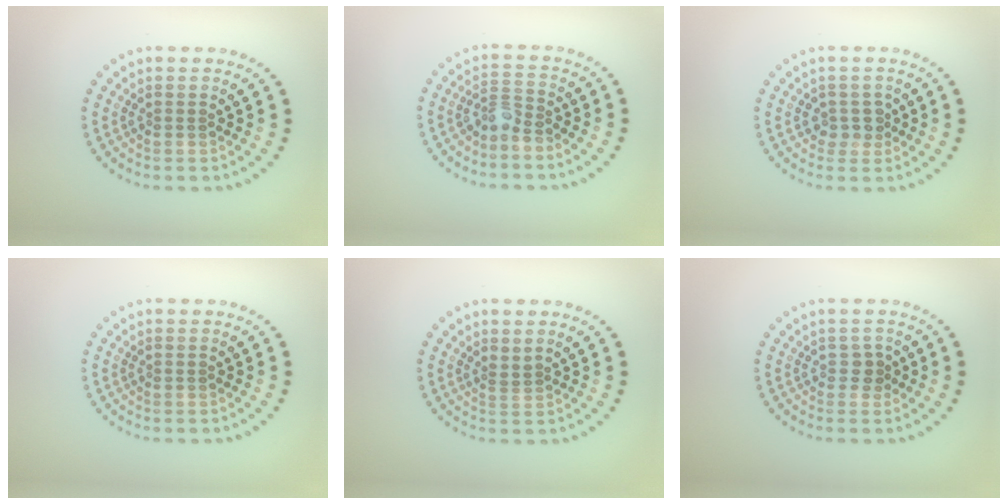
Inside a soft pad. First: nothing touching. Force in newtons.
{"total": 2.1, "press": 1.6, "slide": 1.3}
{"total": 1.8, "press": 1.5, "slide": 1.0}
{"total": 0.0}
{"total": 0.7, "press": 0.4, "slide": 0.5}
{"total": 1.0, "press": 0.9, "slide": 0.6}